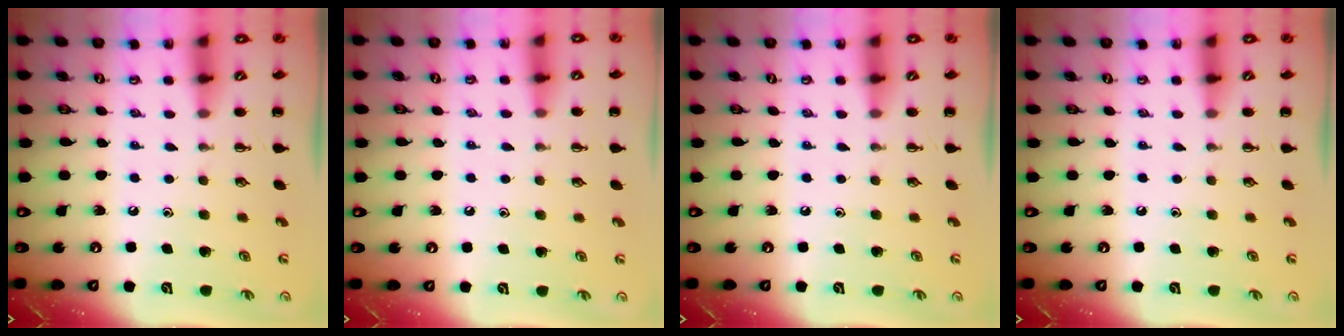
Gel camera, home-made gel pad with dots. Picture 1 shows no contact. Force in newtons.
{"total": 6.1, "press": 5.7, "slide": 2.2}
{"total": 0.0}
{"total": 0.0}